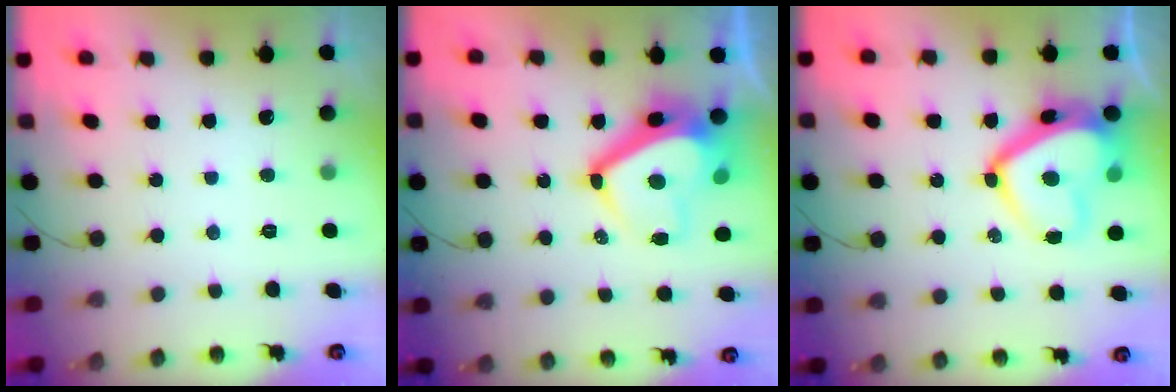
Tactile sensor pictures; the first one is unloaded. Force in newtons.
{"total": 12.9, "press": 12.9, "slide": 1.6}
{"total": 14.4, "press": 14.3, "slide": 1.4}